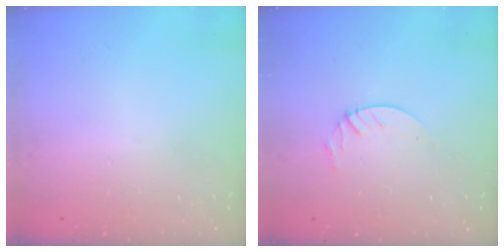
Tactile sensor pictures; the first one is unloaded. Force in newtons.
{"total": 3.3, "press": 3.2, "slide": 0.3}